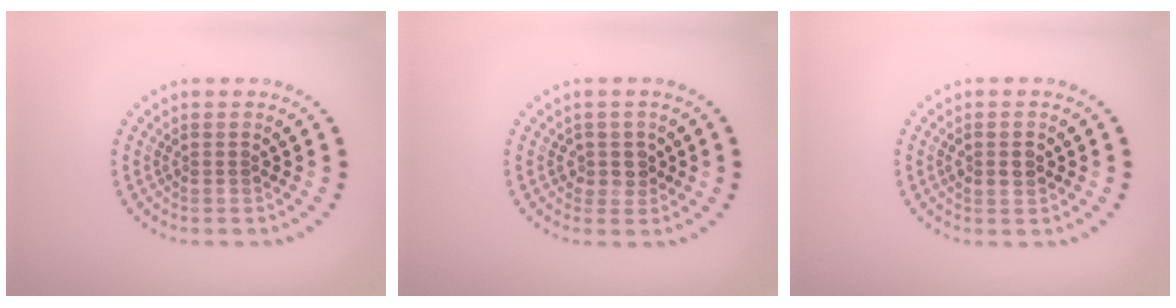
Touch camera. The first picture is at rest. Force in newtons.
{"total": 1.9, "press": 1.5, "slide": 1.2}
{"total": 1.2, "press": 1.2, "slide": 0.2}